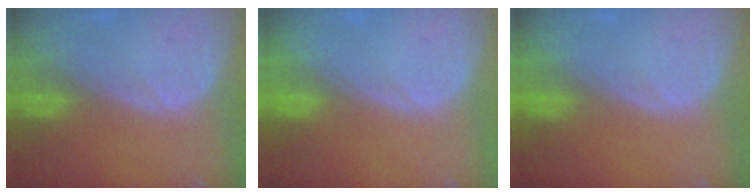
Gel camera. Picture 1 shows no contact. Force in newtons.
{"total": 0.0}
{"total": 0.0}